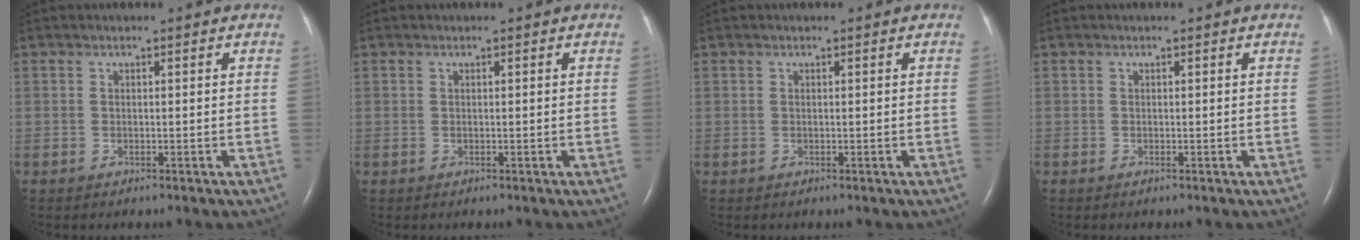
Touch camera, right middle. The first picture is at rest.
{"total": 0.0}
{"total": 0.0}
{"total": 0.0}